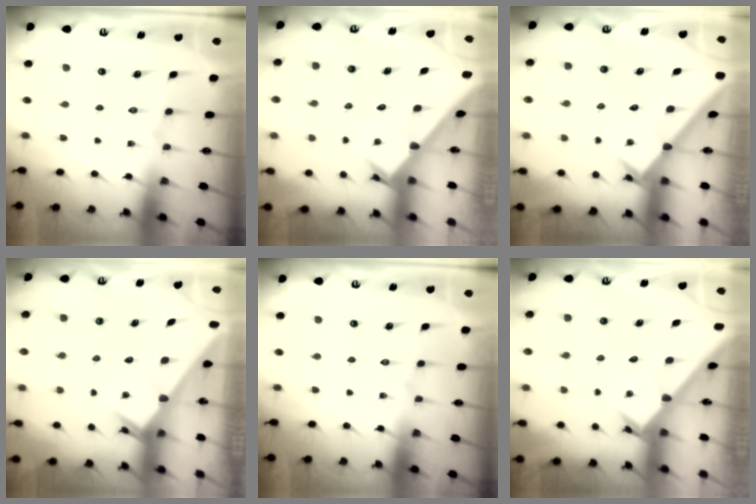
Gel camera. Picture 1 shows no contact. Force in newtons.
{"total": 2.2, "press": 2.2, "slide": 0.1}
{"total": 2.1, "press": 2.1, "slide": 0.3}
{"total": 2.3, "press": 2.3, "slide": 0.1}
{"total": 0.0}
{"total": 2.3, "press": 2.3, "slide": 0.1}